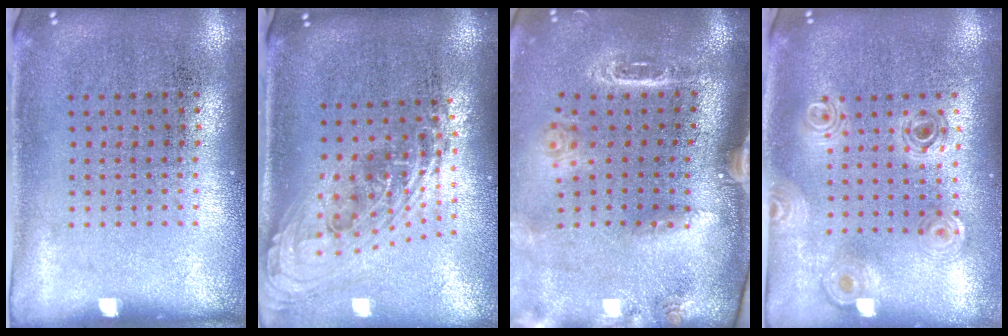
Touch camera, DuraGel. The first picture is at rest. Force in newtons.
{"total": 2.2, "press": 1.6, "slide": 1.5}
{"total": 2.2, "press": 1.9, "slide": 1.0}
{"total": 0.8, "press": 0.8, "slide": 0.1}